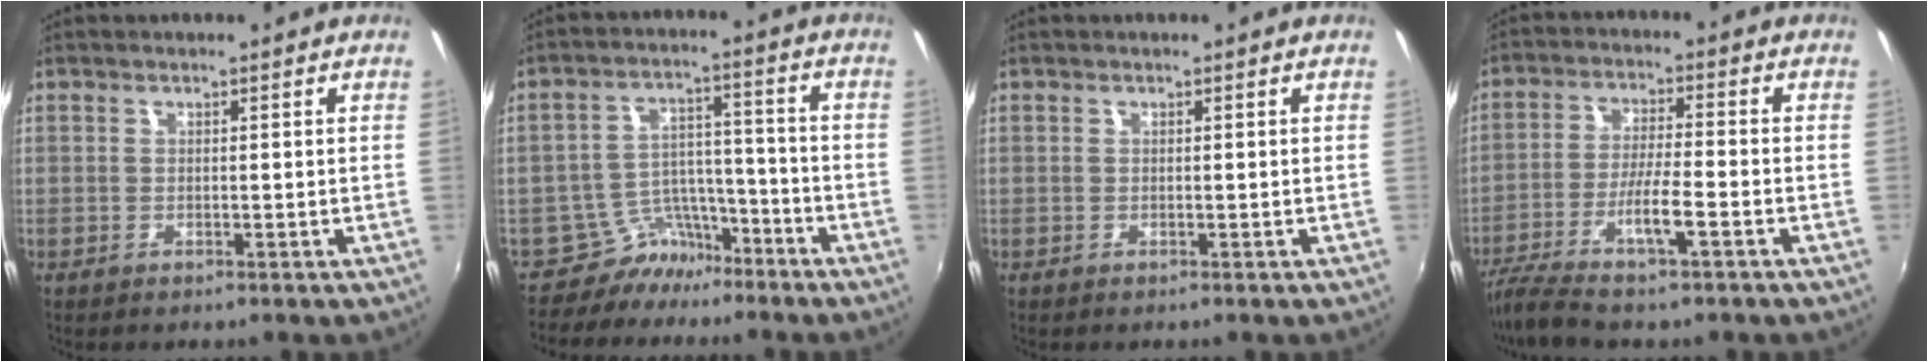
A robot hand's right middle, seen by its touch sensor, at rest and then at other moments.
{"total": 6.9, "force": [-5.9, 3.6, 0.2], "torque": [-0.001, 0.034, -0.097]}
{"total": 0.0}
{"total": 9.8, "force": [-6.3, 0.5, 7.5], "torque": [-0.153, -0.015, -0.113]}